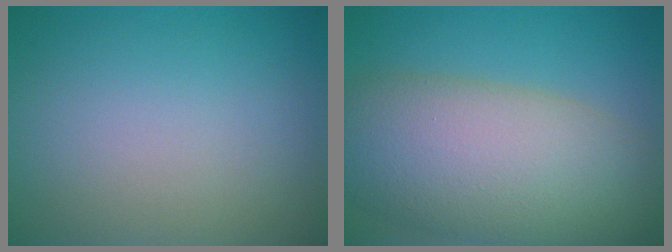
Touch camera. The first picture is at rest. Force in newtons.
{"total": 12.0, "press": 12.0, "slide": 0.6}